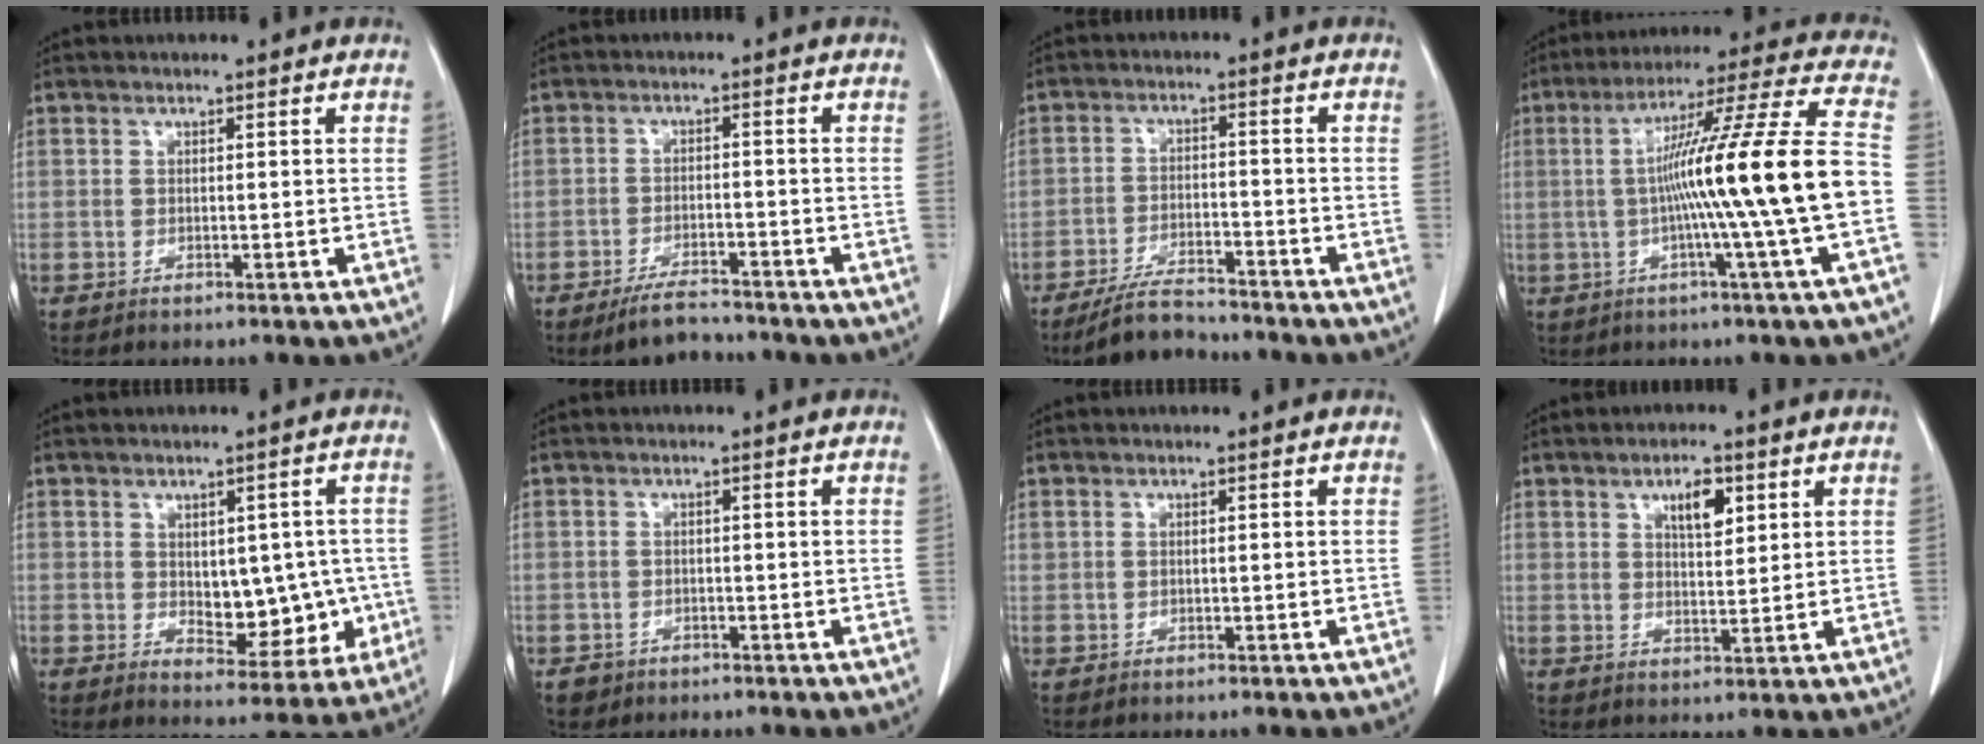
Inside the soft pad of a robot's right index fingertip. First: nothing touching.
{"total": 5.1, "force": [-4.5, 1.1, 2.2], "torque": [-0.044, -0.008, -0.078]}
{"total": 6.7, "force": [-6.2, 1.3, 2.3], "torque": [-0.044, -0.014, -0.110]}
{"total": 18.0, "force": [-2.3, -2.4, 17.7], "torque": [-0.278, 0.006, -0.048]}
{"total": 9.0, "force": [-0.5, 5.2, 7.3], "torque": [-0.078, 0.010, 0.013]}
{"total": 1.8, "force": [-1.1, 1.5, 0.0], "torque": [-0.005, 0.005, -0.016]}
{"total": 0.0}
{"total": 4.8, "force": [2.3, 1.8, 3.8], "torque": [-0.065, -0.001, 0.041]}